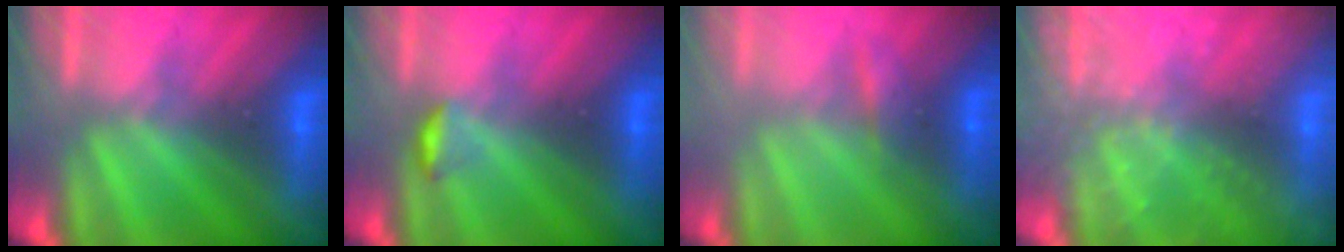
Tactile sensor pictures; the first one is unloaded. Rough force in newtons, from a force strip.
{"total": 2.8}
{"total": 2.2}
{"total": 7.4}